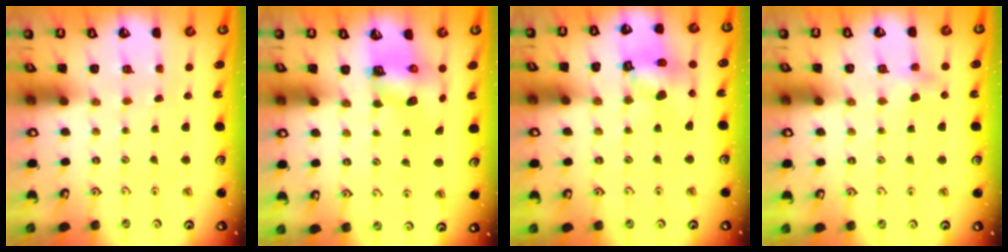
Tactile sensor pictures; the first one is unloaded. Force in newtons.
{"total": 6.7, "press": 6.6, "slide": 1.1}
{"total": 13.3, "press": 13.1, "slide": 1.9}
{"total": 4.4, "press": 4.3, "slide": 0.7}